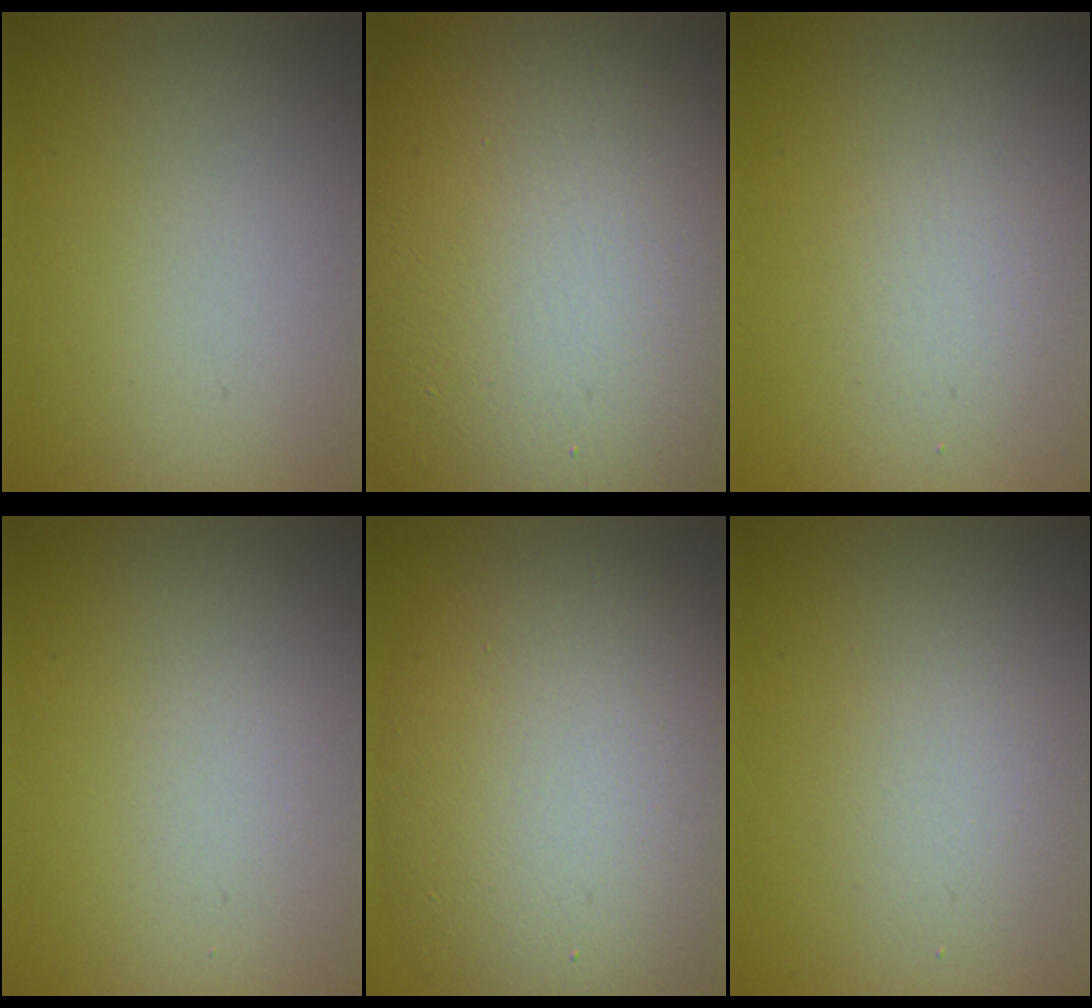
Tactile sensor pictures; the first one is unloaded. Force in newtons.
{"total": 20.7, "press": 20.7, "slide": 1.3}
{"total": 1.6, "press": 1.6, "slide": 0.0}
{"total": 0.0}
{"total": 10.2, "press": 10.2, "slide": 0.9}
{"total": 1.9, "press": 1.9, "slide": 0.2}